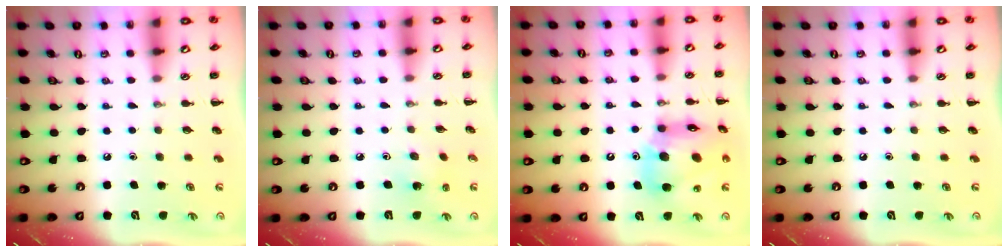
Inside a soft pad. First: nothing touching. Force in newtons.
{"total": 2.6, "press": 2.5, "slide": 0.8}
{"total": 17.3, "press": 16.7, "slide": 4.5}
{"total": 0.0}